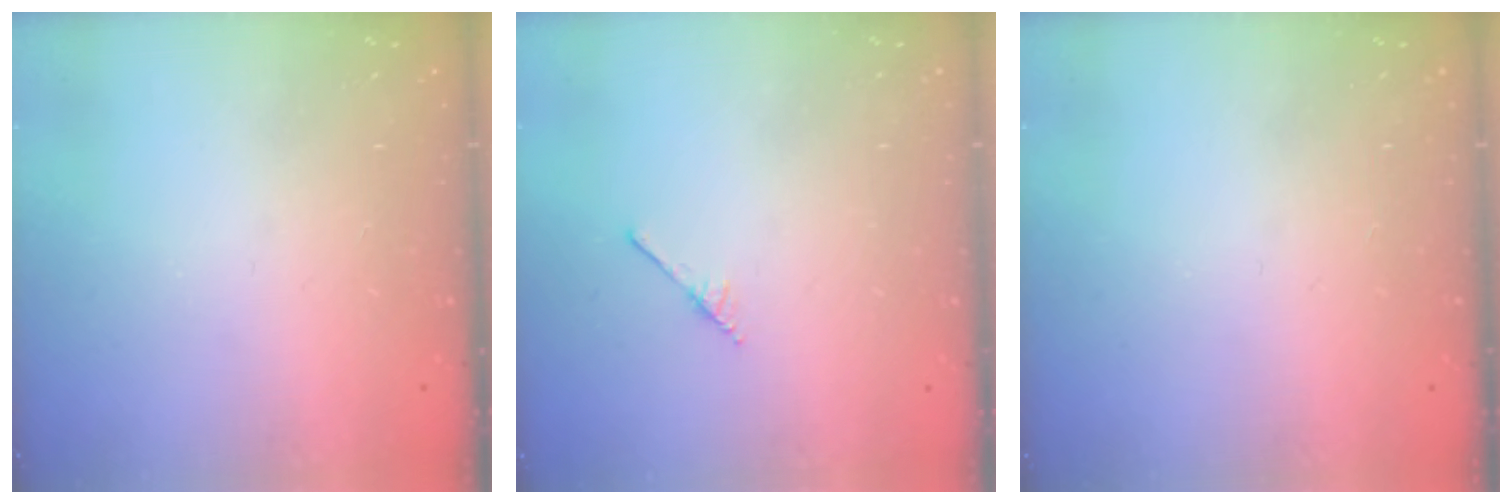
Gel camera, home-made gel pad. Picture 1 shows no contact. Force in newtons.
{"total": 2.5, "press": 2.4, "slide": 0.3}
{"total": 0.0}